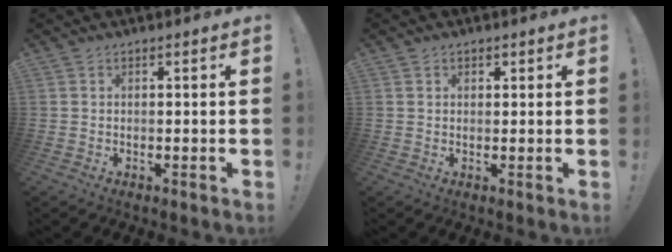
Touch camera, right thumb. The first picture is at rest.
{"total": 1.0, "force": [0.7, 0.7, 0.2], "torque": [0.012, -0.007, 0.010]}